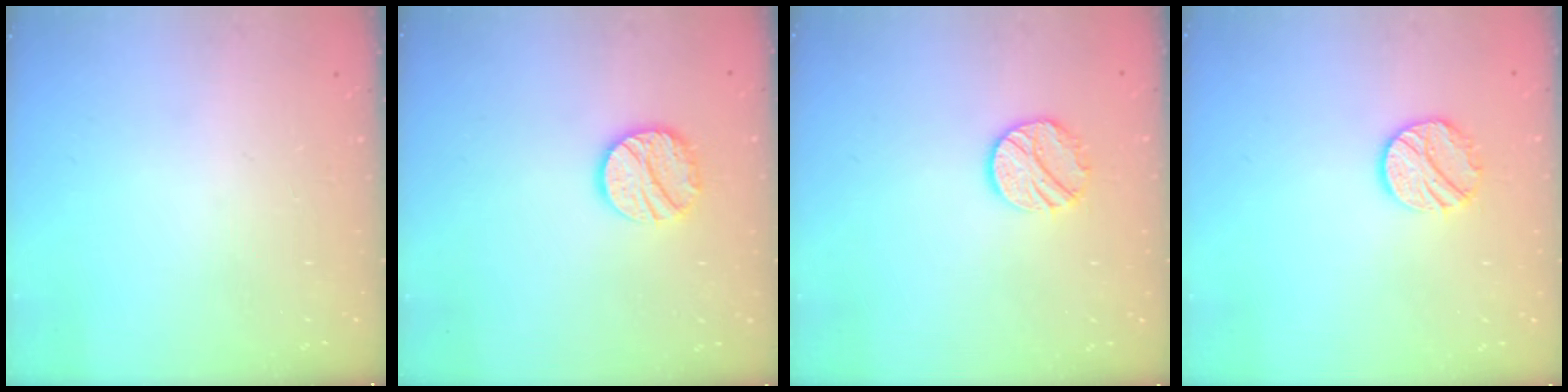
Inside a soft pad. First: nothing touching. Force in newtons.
{"total": 12.2, "press": 12.1, "slide": 1.0}
{"total": 10.1, "press": 10.1, "slide": 0.4}
{"total": 10.1, "press": 10.1, "slide": 0.4}